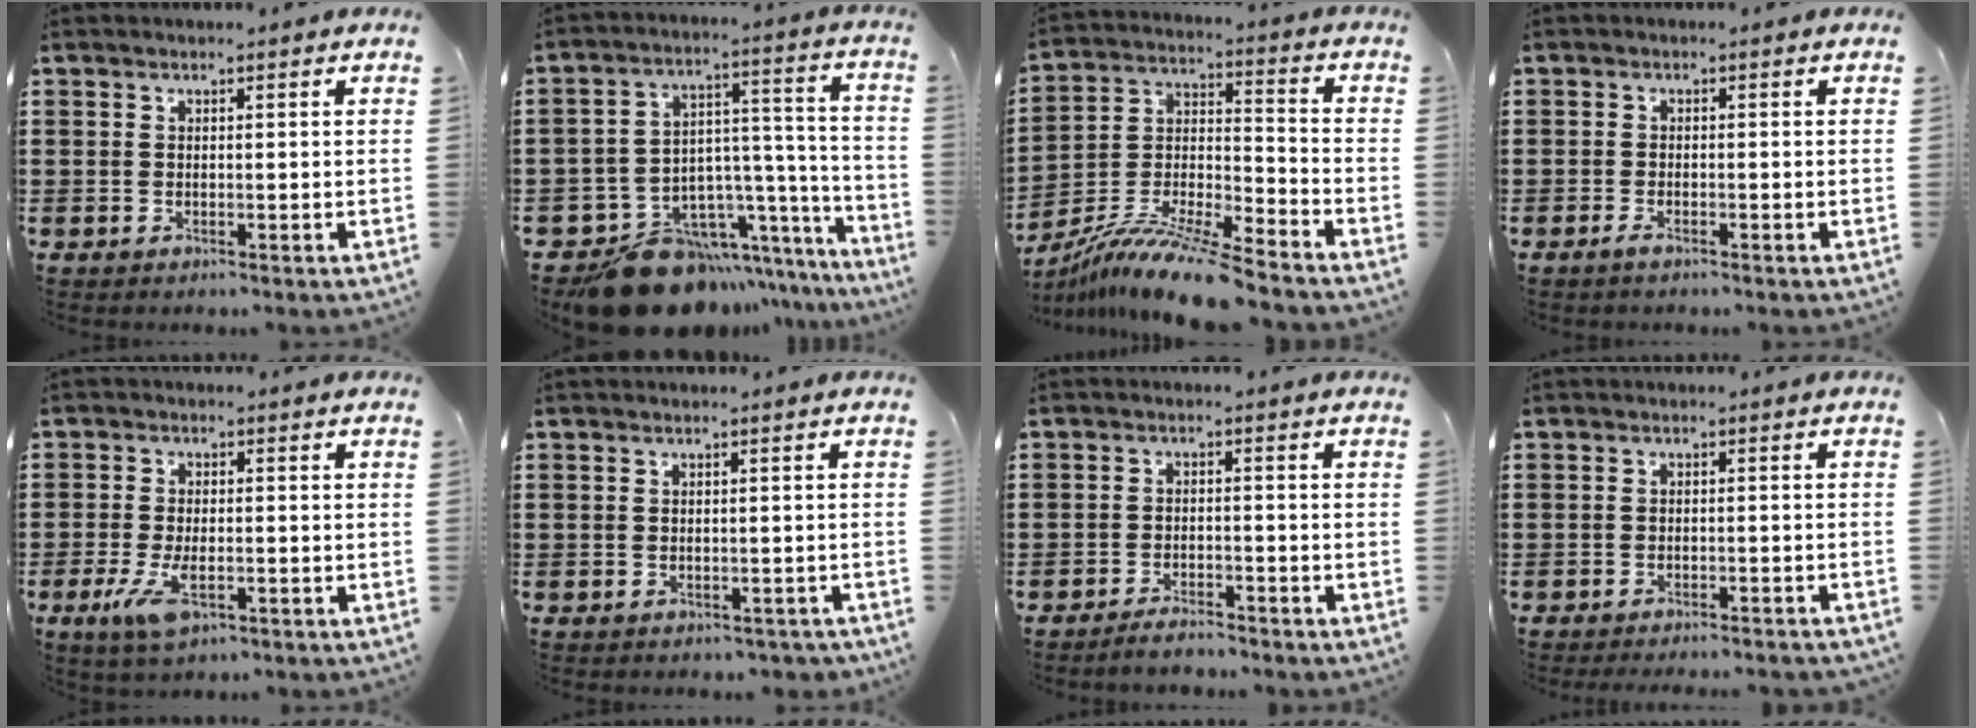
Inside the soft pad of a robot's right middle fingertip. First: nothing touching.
{"total": 12.6, "force": [-10.1, 6.7, 3.2], "torque": [-0.054, 0.041, -0.175]}
{"total": 11.5, "force": [-10.4, -0.1, 4.8], "torque": [-0.086, 0.013, -0.206]}
{"total": 1.2, "force": [-0.8, 0.1, 0.8], "torque": [-0.025, -0.008, -0.017]}
{"total": 5.2, "force": [-1.9, 2.2, 4.3], "torque": [-0.108, -0.013, -0.039]}
{"total": 0.8, "force": [-0.6, 0.5, 0.2], "torque": [-0.006, -0.002, -0.012]}
{"total": 2.7, "force": [-2.6, 0.2, 0.6], "torque": [-0.013, 0.001, -0.052]}
{"total": 1.5, "force": [-1.4, -0.2, 0.3], "torque": [-0.007, 0.002, -0.028]}